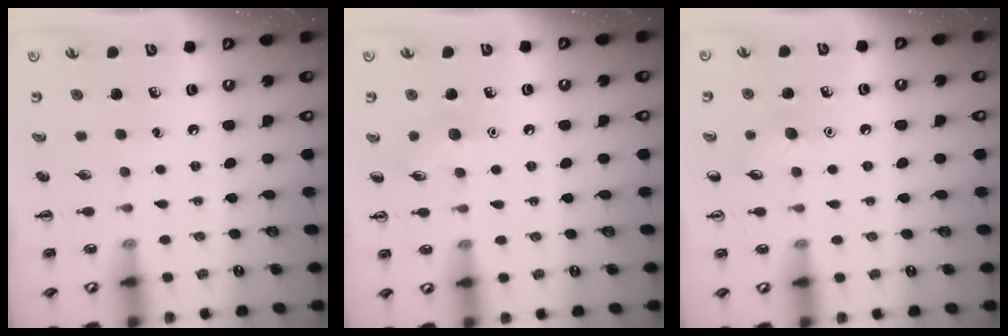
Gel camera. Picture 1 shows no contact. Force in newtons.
{"total": 5.8, "press": 5.8, "slide": 0.8}
{"total": 6.1, "press": 5.9, "slide": 1.7}